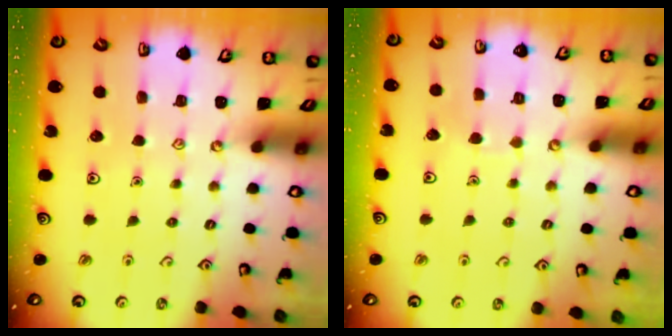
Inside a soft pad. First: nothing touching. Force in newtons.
{"total": 2.3, "press": 2.3, "slide": 0.1}